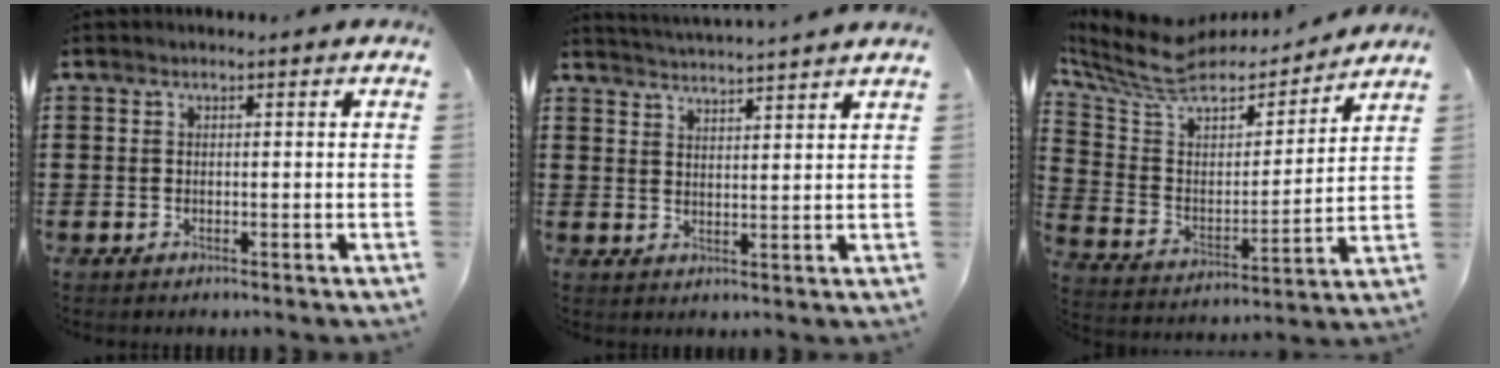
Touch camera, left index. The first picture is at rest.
{"total": 3.4, "force": [3.3, -1.0, 0.1], "torque": [-0.013, -0.020, 0.057]}
{"total": 9.3, "force": [7.1, 4.1, 4.3], "torque": [-0.126, -0.040, 0.119]}